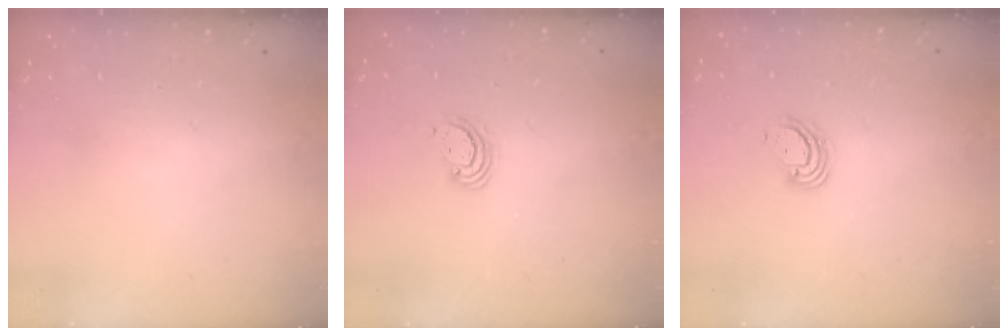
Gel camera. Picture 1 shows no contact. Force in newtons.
{"total": 3.1, "press": 3.1, "slide": 0.3}
{"total": 4.1, "press": 4.1, "slide": 0.4}